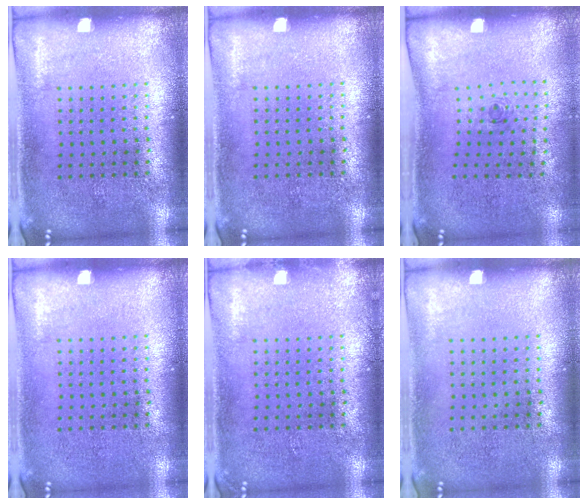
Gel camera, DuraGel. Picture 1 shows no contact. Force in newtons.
{"total": 0.0}
{"total": 0.7, "press": 0.2, "slide": 0.6}
{"total": 0.0}
{"total": 0.6, "press": 0.6, "slide": 0.1}
{"total": 0.0}